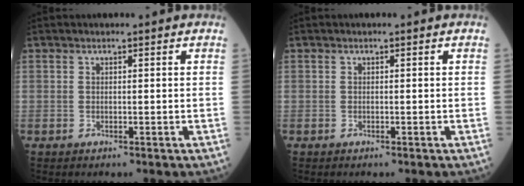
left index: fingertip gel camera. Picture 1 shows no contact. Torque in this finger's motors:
{"motor_torque": [0.03, 0.03, 0.00, 0.01]}